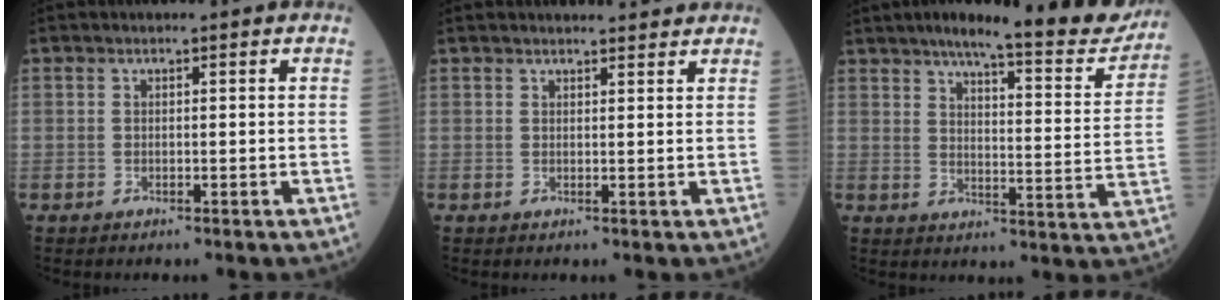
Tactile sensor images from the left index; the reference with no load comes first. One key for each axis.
{"total": 6.2, "fx": 5.9, "fy": 1.0, "fz": 1.5, "tx": -0.013, "ty": 0.017, "tz": 0.065}
{"total": 19.6, "fx": 16.9, "fy": 2.6, "fz": 9.5, "tx": -0.121, "ty": -0.030, "tz": 0.210}